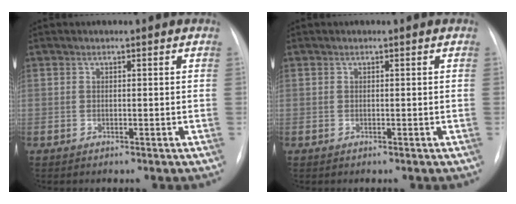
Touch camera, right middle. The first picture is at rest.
{"total": 0.0}